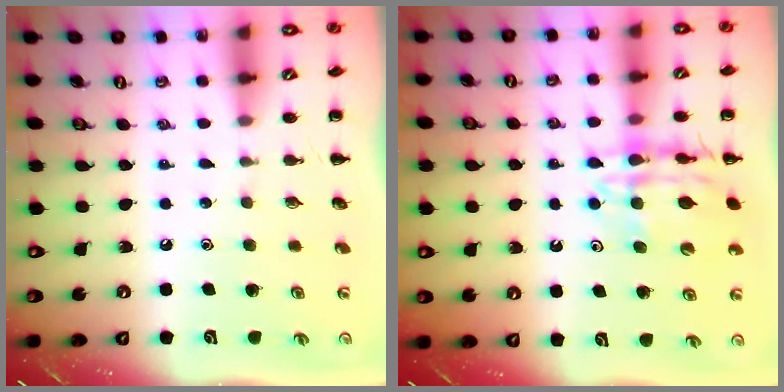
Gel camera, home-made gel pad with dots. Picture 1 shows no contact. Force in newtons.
{"total": 13.0, "press": 12.6, "slide": 3.1}